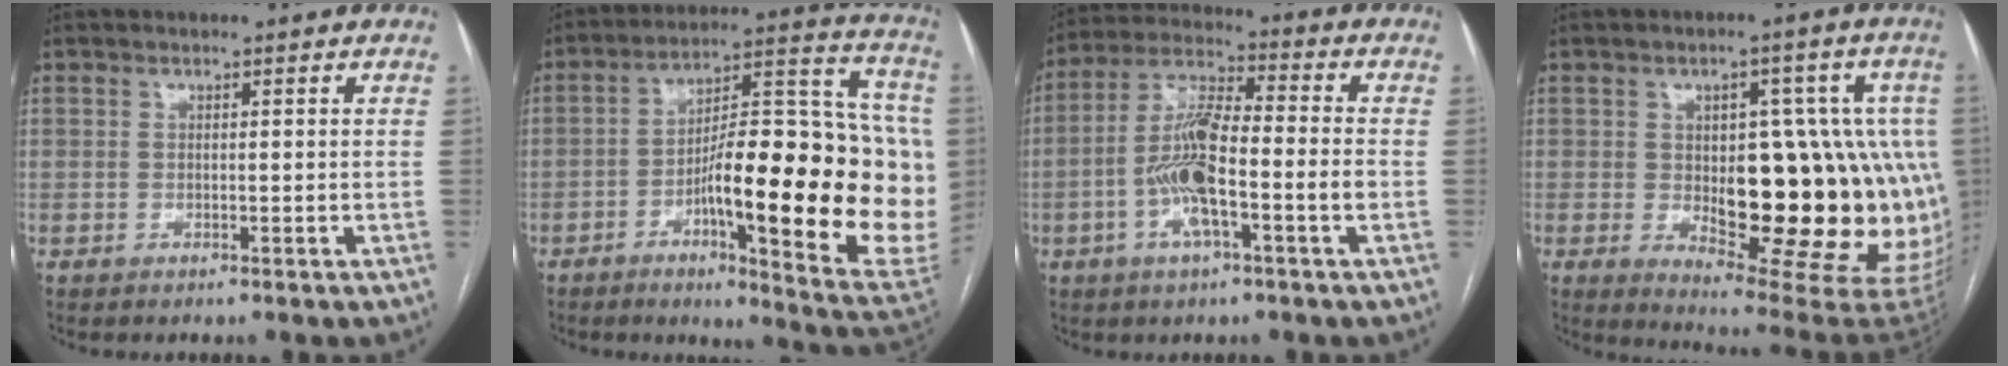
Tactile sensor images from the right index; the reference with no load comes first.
{"total": 26.0, "force": [-4.2, 5.2, 25.2], "torque": [-0.292, 0.021, -0.051]}
{"total": 11.5, "force": [-3.0, 2.1, 10.9], "torque": [-0.219, 0.015, -0.058]}
{"total": 21.6, "force": [-1.0, 8.1, 20.0], "torque": [-0.183, 0.025, 0.016]}